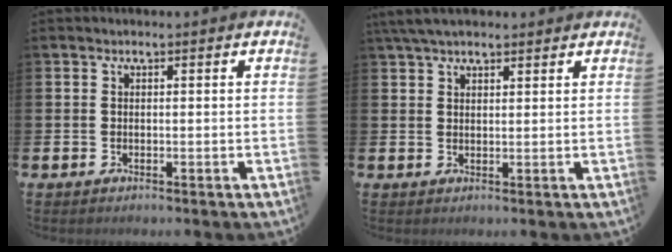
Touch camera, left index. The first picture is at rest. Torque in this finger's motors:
{"motor_torque": [0.84, -1.30, 1.05, 0.21]}